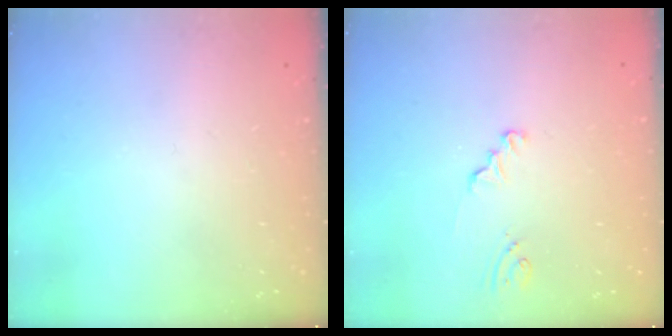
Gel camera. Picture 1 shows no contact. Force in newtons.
{"total": 1.5, "press": 1.5, "slide": 0.2}